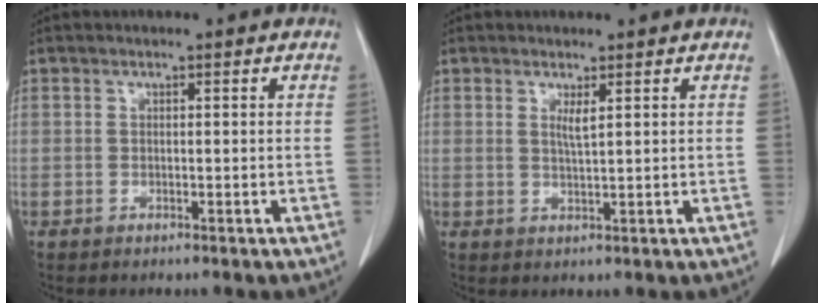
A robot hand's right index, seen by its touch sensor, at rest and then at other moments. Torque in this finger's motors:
{"motor_torque": [0.02, 0.00, 0.00, 0.03]}